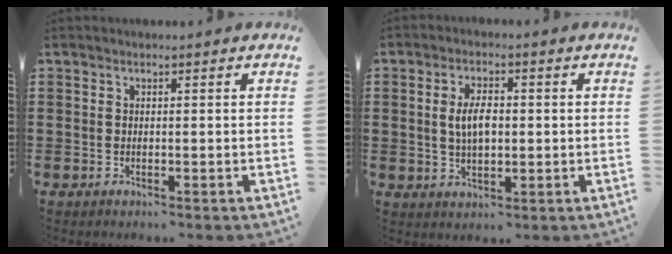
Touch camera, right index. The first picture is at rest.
{"total": 4.8, "force": [0.3, 2.2, 4.2], "torque": [-0.082, 0.002, -0.001]}